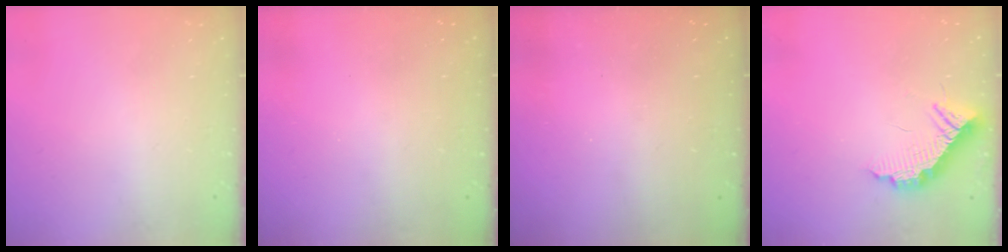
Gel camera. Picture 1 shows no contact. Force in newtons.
{"total": 2.9, "press": 2.7, "slide": 0.8}
{"total": 3.2, "press": 3.2, "slide": 0.1}
{"total": 11.6, "press": 11.6, "slide": 0.8}